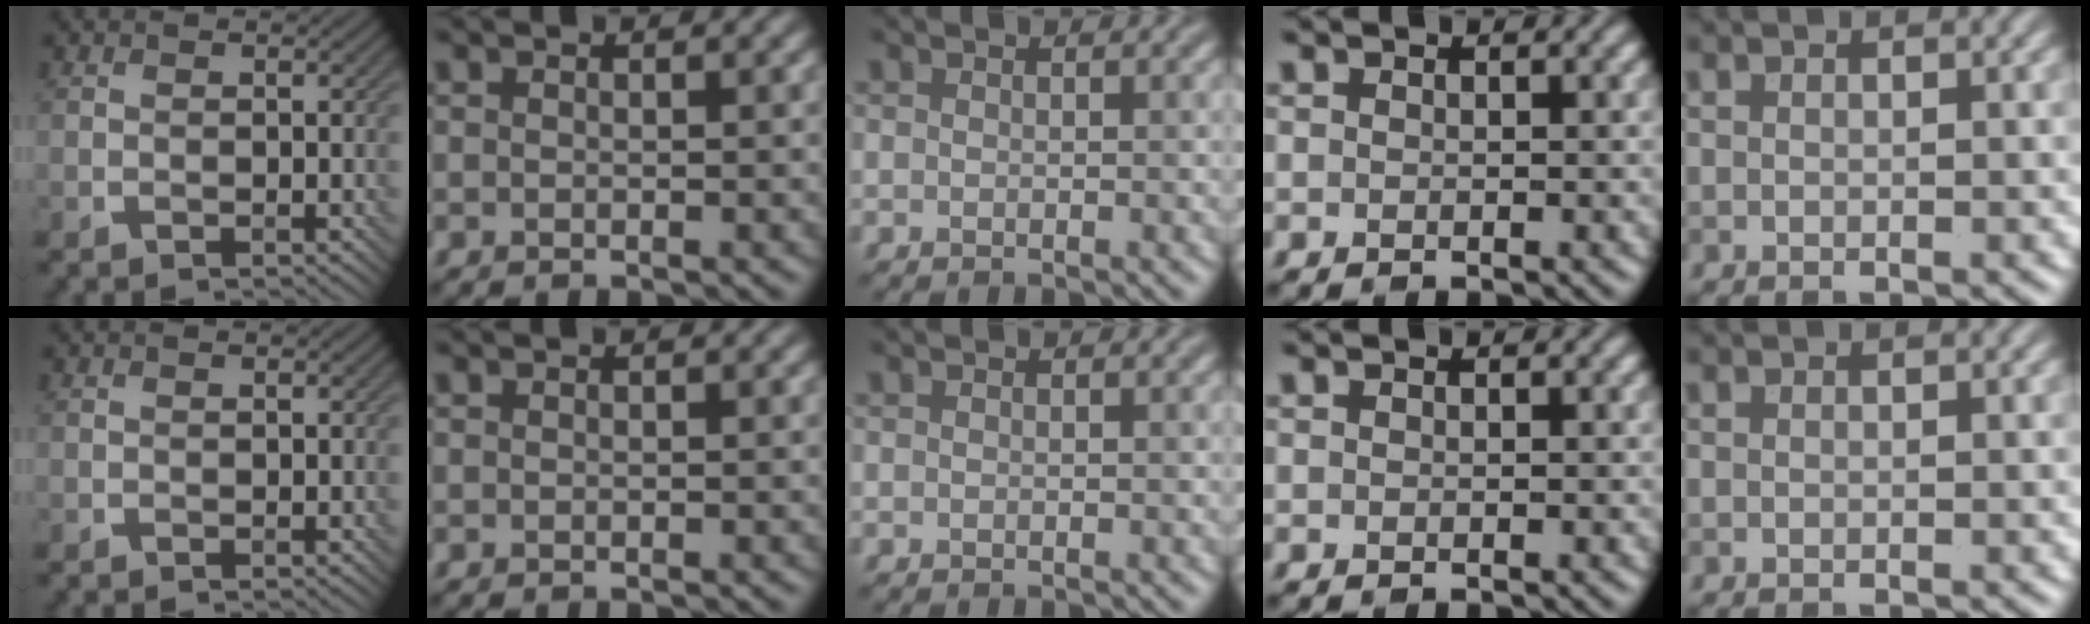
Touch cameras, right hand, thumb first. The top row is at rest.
{}